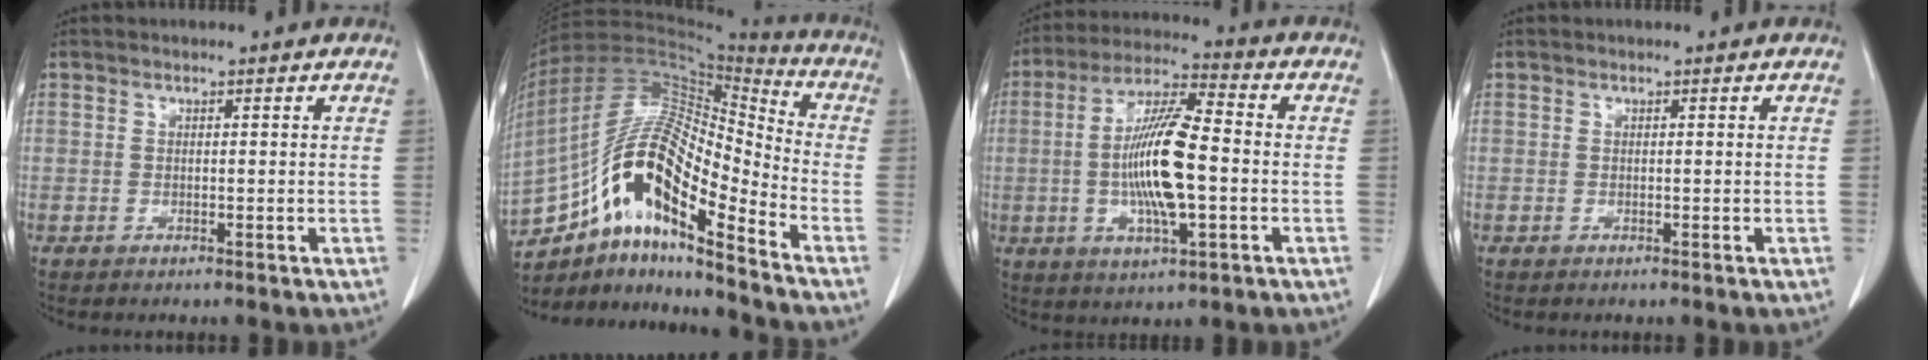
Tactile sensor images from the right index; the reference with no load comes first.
{"total": 18.0, "force": [-10.3, 4.1, 14.2], "torque": [-0.271, 0.032, -0.178]}
{"total": 13.4, "force": [-1.6, 2.6, 13.0], "torque": [-0.250, 0.004, -0.029]}
{"total": 0.0}